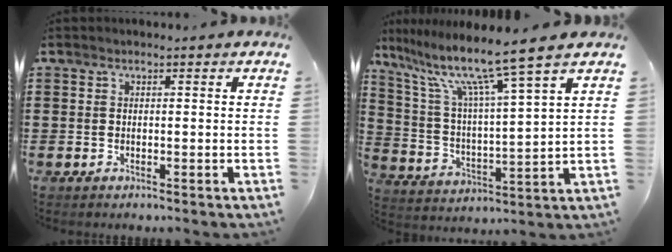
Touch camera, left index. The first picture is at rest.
{"total": 10.7, "force": [8.2, -0.5, 6.8], "torque": [-0.163, -0.049, 0.130]}